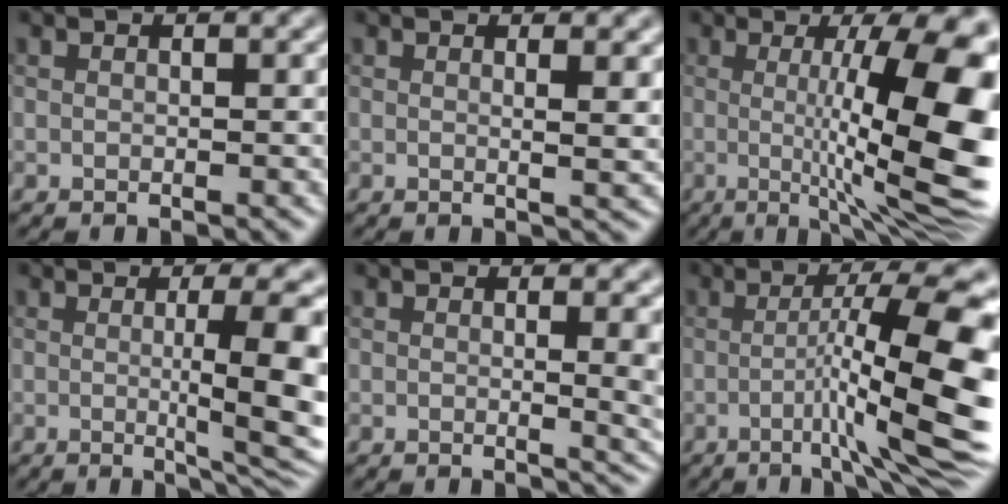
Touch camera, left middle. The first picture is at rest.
{"total": 2.4, "force": [0.9, 0.8, 2.1], "torque": [-0.020, 0.000, 0.010]}
{"total": 14.5, "force": [0.2, 3.6, 14.0], "torque": [-0.158, 0.001, 0.001]}
{"total": 8.0, "force": [-0.1, 1.8, 7.8], "torque": [-0.097, -0.011, 0.002]}
{"total": 4.3, "force": [0.3, 1.6, 4.0], "torque": [-0.032, -0.002, 0.006]}
{"total": 11.4, "force": [-2.6, 1.6, 11.0], "torque": [-0.156, 0.011, -0.040]}